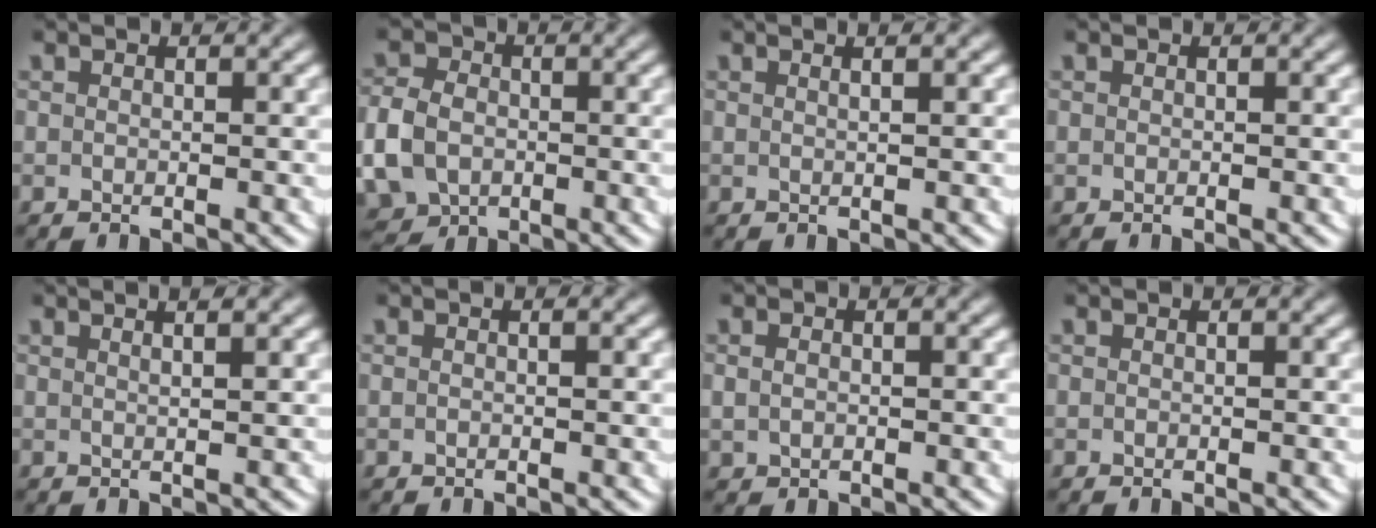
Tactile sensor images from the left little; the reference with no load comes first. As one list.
[{"total": 6.0, "force": [-1.6, 5.0, 2.8], "torque": [-0.071, -0.024, -0.021]}, {"total": 1.0, "force": [0.3, -0.5, 0.8], "torque": [-0.010, 0.002, 0.007]}, {"total": 0.0}, {"total": 2.1, "force": [1.3, -0.2, 1.6], "torque": [-0.019, 0.001, 0.024]}, {"total": 0.0}, {"total": 1.0, "force": [0.1, 0.7, 0.7], "torque": [-0.022, -0.007, 0.010]}, {"total": 0.0}]